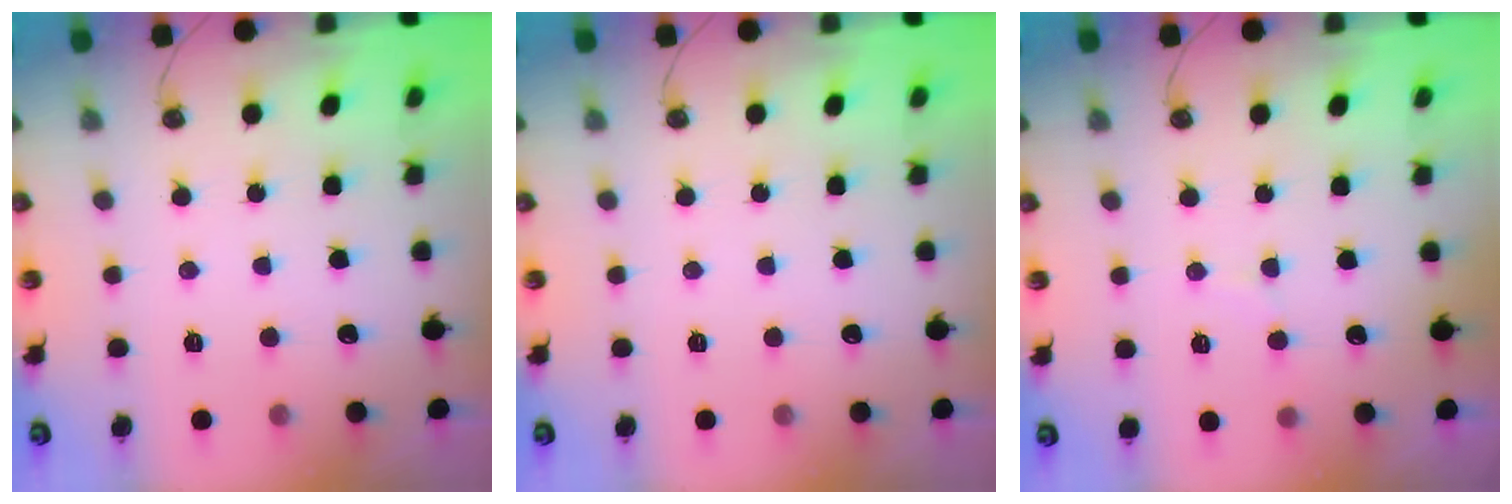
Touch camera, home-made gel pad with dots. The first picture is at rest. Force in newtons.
{"total": 0.0}
{"total": 5.4, "press": 5.2, "slide": 1.2}